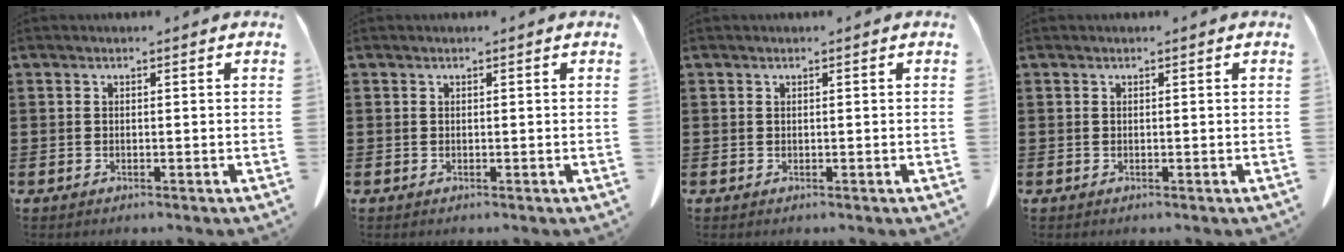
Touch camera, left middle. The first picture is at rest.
{"total": 0.0}
{"total": 0.0}
{"total": 0.0}